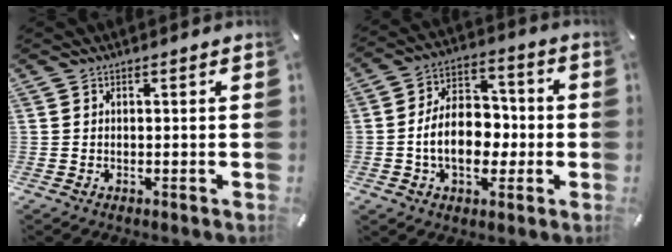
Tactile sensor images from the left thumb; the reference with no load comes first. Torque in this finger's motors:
{"motor_torque": [0.36, 0.40, 1.81, 0.67, 0.22]}